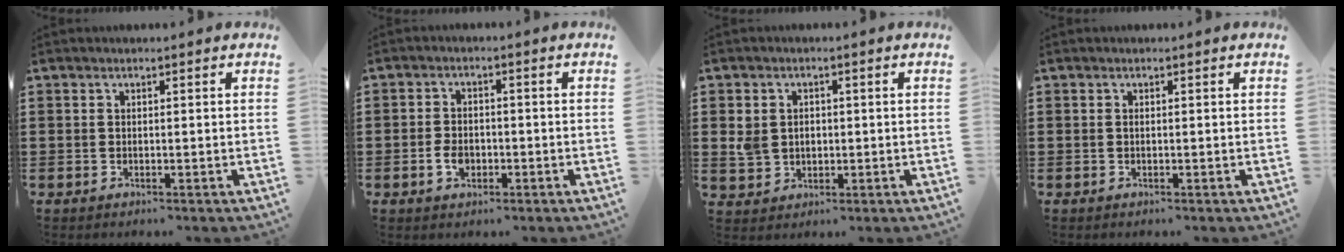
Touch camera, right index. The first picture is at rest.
{"total": 3.1, "force": [-1.1, 2.2, 2.0], "torque": [-0.046, -0.001, -0.021]}
{"total": 3.5, "force": [0.4, 3.1, 1.6], "torque": [-0.042, 0.012, 0.005]}
{"total": 0.0}